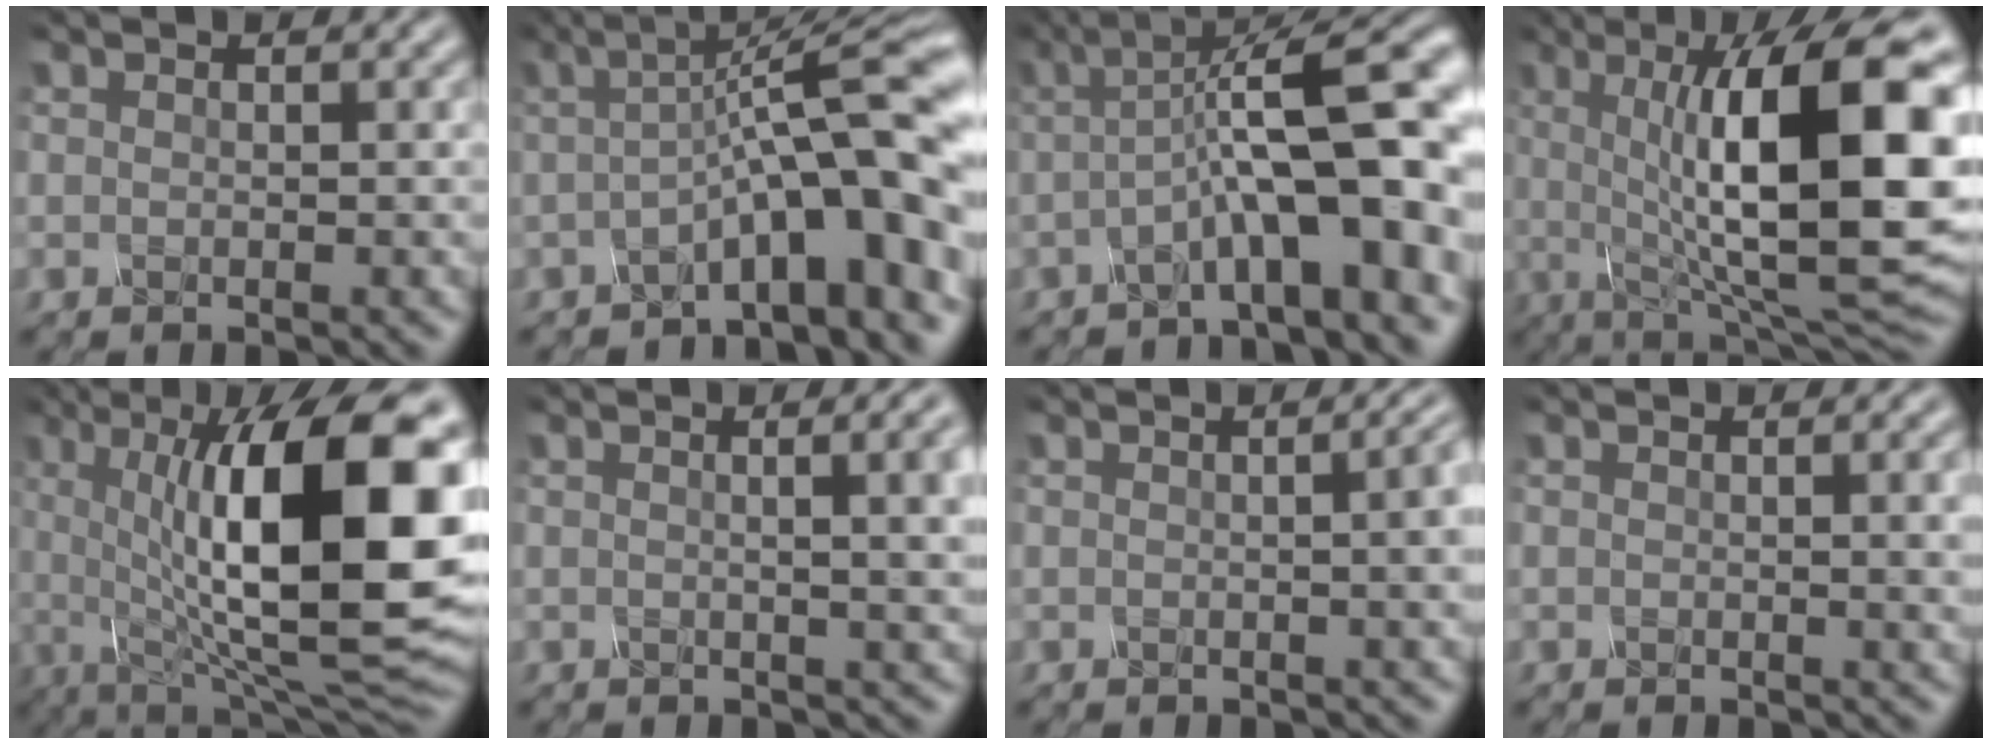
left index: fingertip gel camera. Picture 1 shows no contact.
{"total": 10.1, "force": [-1.8, 2.3, 9.6], "torque": [-0.112, 0.025, -0.042]}
{"total": 11.2, "force": [-1.3, 2.6, 10.8], "torque": [-0.146, 0.031, -0.030]}
{"total": 15.9, "force": [1.4, 5.0, 15.1], "torque": [-0.204, 0.004, 0.018]}
{"total": 17.4, "force": [2.1, 6.1, 16.1], "torque": [-0.214, 0.008, 0.026]}
{"total": 8.0, "force": [1.5, 3.7, 7.0], "torque": [-0.029, 0.044, -0.012]}
{"total": 5.1, "force": [0.1, 2.4, 4.6], "torque": [-0.020, 0.015, -0.001]}
{"total": 2.5, "force": [0.2, 0.8, 2.4], "torque": [-0.024, 0.003, 0.000]}